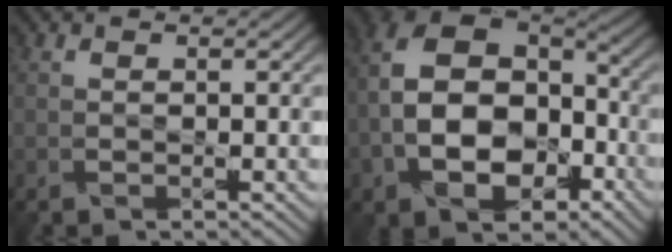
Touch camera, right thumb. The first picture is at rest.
{"total": 14.8, "force": [-3.4, 10.1, 10.1], "torque": [-0.210, -0.009, -0.051]}